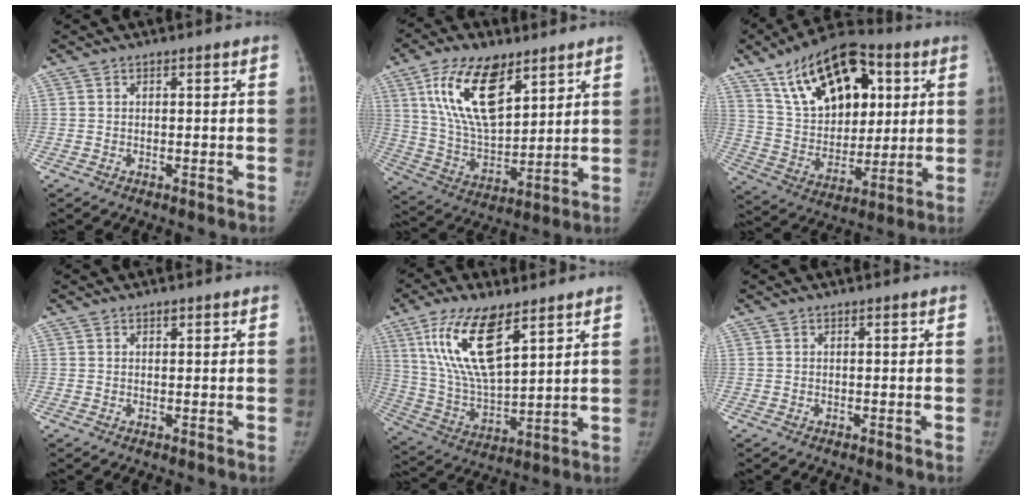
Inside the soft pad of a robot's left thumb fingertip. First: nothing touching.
{"total": 18.0, "force": [9.1, 8.8, 12.7], "torque": [-0.203, -0.040, 0.175]}
{"total": 23.6, "force": [9.9, 13.9, 16.3], "torque": [-0.227, -0.018, 0.169]}
{"total": 0.7, "force": [0.4, 0.4, 0.3], "torque": [-0.001, -0.002, 0.006]}
{"total": 17.0, "force": [8.7, 6.5, 13.1], "torque": [-0.240, -0.034, 0.172]}
{"total": 0.0}